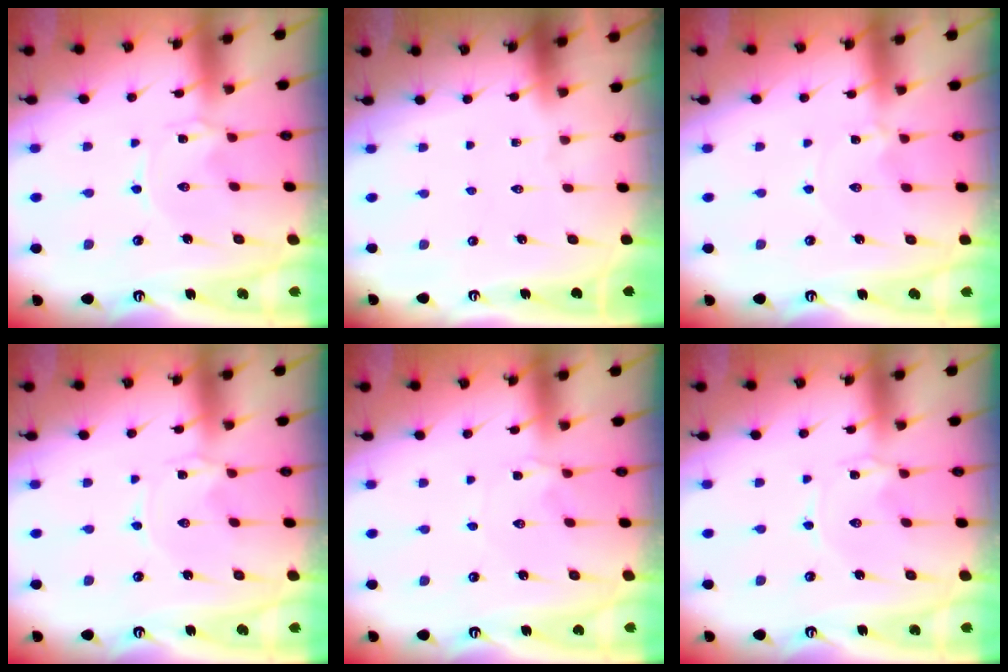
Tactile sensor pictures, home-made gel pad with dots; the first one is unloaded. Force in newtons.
{"total": 0.0}
{"total": 0.0}
{"total": 0.0}
{"total": 1.8, "press": 1.8, "slide": 0.4}
{"total": 1.5, "press": 1.5, "slide": 0.1}